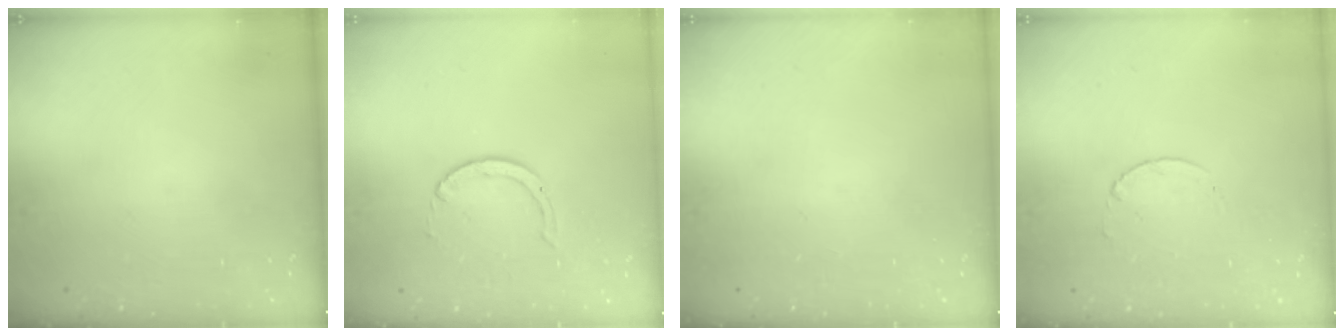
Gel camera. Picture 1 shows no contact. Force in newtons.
{"total": 2.0, "press": 2.0, "slide": 0.2}
{"total": 0.0}
{"total": 2.3, "press": 2.3, "slide": 0.3}